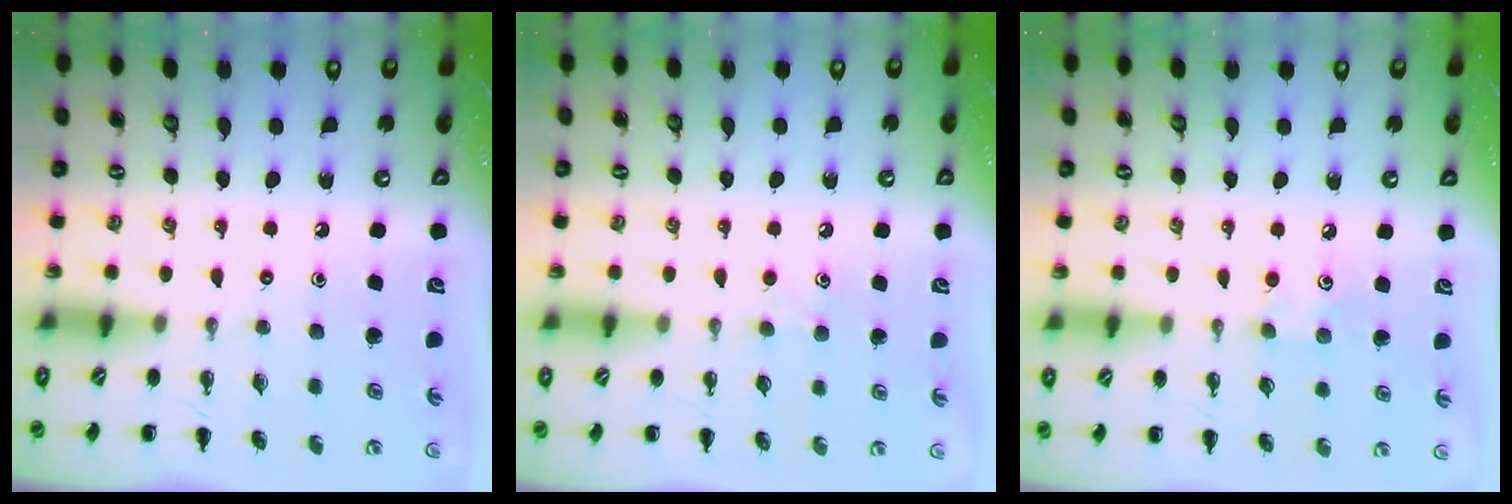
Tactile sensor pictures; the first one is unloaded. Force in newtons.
{"total": 4.6, "press": 4.4, "slide": 1.4}
{"total": 6.2, "press": 6.1, "slide": 1.3}